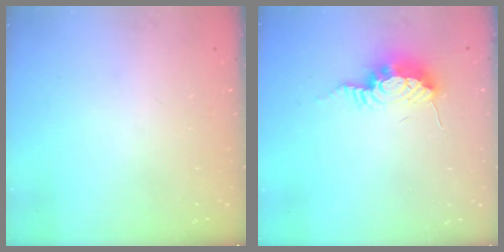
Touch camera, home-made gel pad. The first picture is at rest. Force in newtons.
{"total": 9.1, "press": 9.1, "slide": 0.8}